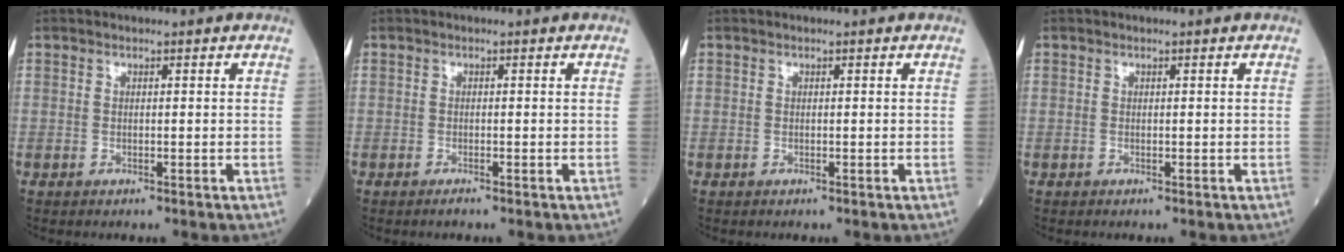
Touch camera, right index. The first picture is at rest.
{"total": 0.7, "force": [-0.5, -0.1, 0.4], "torque": [-0.010, -0.002, -0.009]}
{"total": 0.0}
{"total": 0.0}